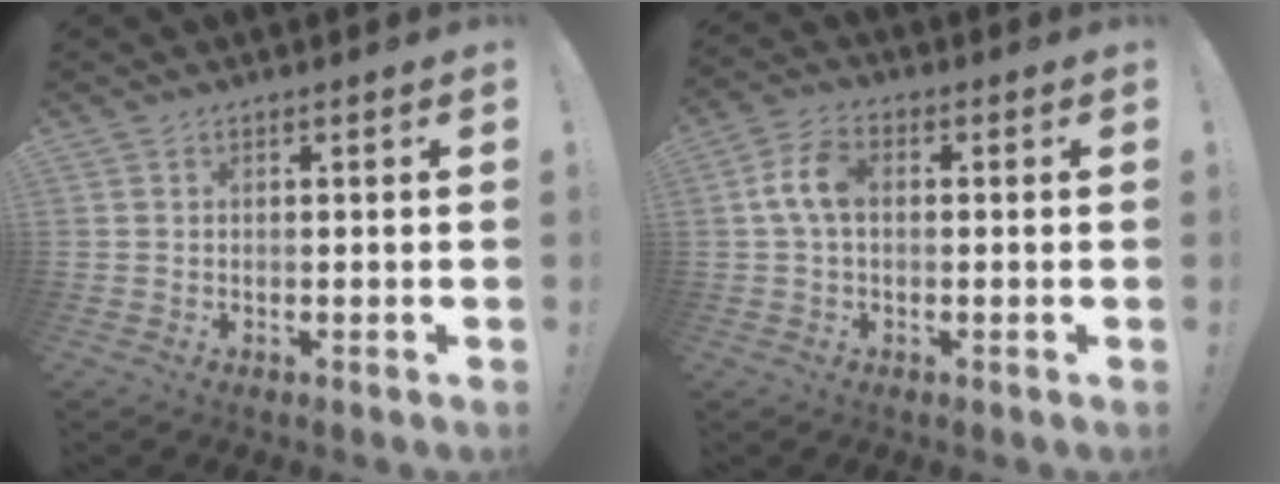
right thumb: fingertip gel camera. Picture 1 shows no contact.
{"total": 7.3, "force": [0.4, 4.4, 5.8], "torque": [-0.125, 0.016, 0.012]}